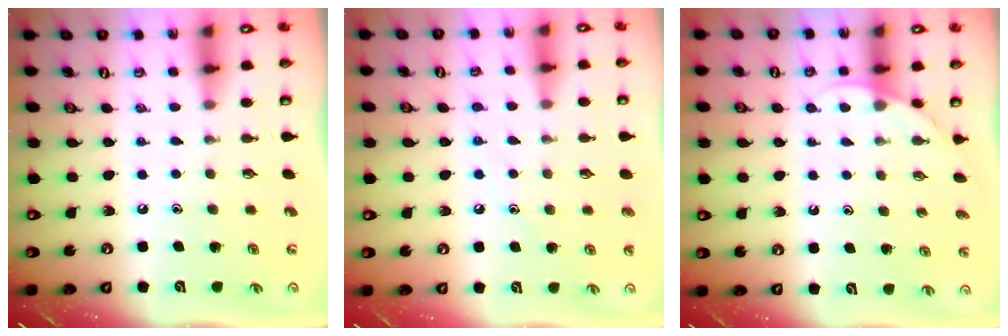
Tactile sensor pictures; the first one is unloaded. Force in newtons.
{"total": 5.1, "press": 5.1, "slide": 0.5}
{"total": 4.0, "press": 4.0, "slide": 0.3}